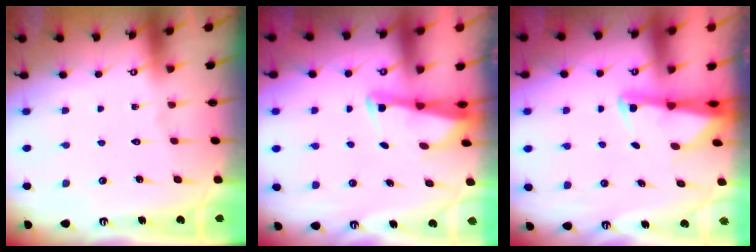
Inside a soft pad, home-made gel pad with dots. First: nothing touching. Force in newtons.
{"total": 2.8, "press": 2.7, "slide": 0.6}
{"total": 2.5, "press": 2.4, "slide": 0.5}